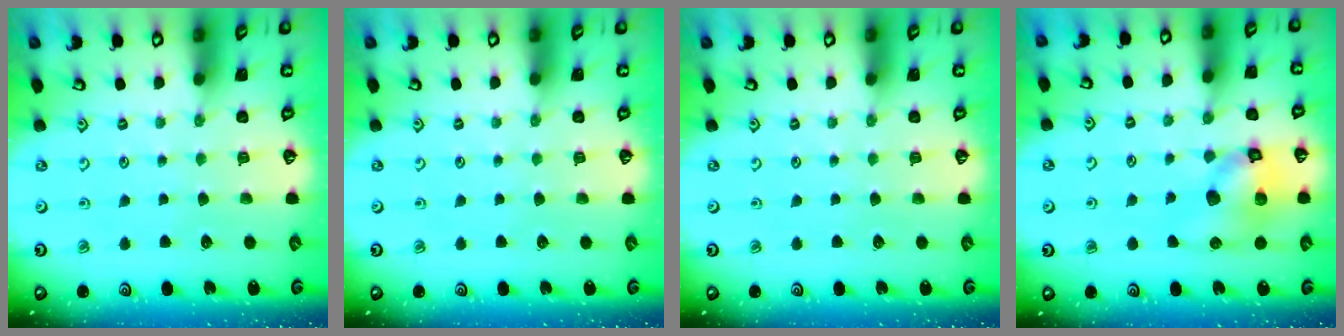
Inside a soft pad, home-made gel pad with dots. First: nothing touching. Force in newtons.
{"total": 0.0}
{"total": 0.0}
{"total": 12.2, "press": 12.1, "slide": 1.8}